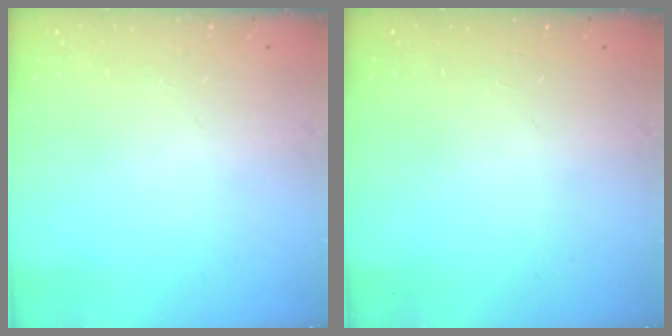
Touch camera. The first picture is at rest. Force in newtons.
{"total": 0.0}